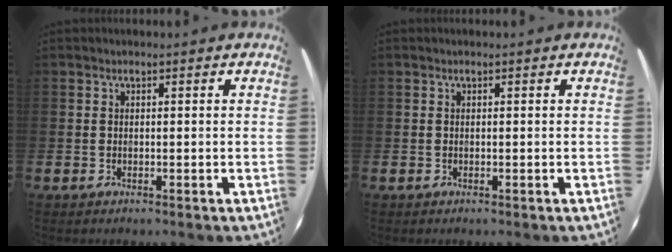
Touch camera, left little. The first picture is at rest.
{"total": 0.0}